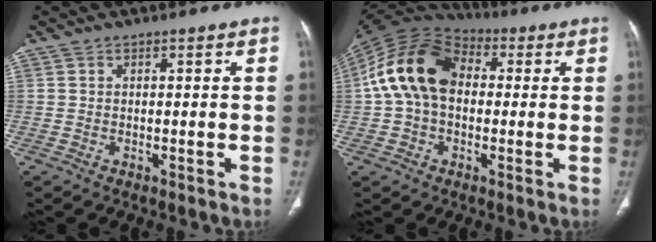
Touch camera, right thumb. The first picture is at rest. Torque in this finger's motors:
{"motor_torque": [1.26, 3.69, 1.53, -0.45, 0.21]}